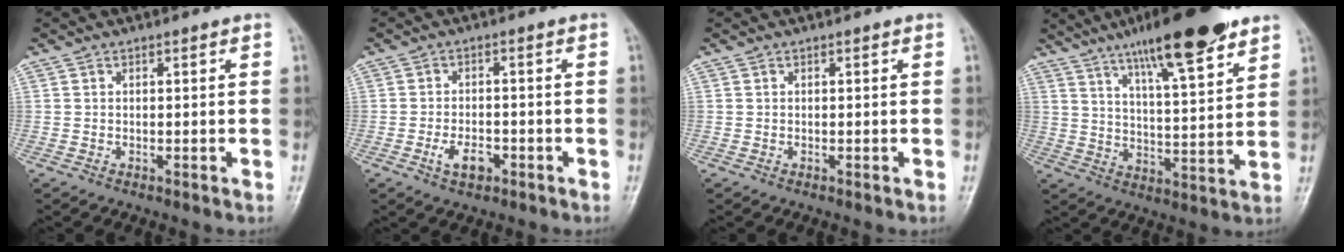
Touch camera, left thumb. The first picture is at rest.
{"total": 4.3, "force": [-2.0, 2.4, 3.0], "torque": [-0.049, 0.011, -0.033]}
{"total": 0.0}
{"total": 17.8, "force": [11.9, 3.7, 12.7], "torque": [-0.177, -0.050, 0.191]}